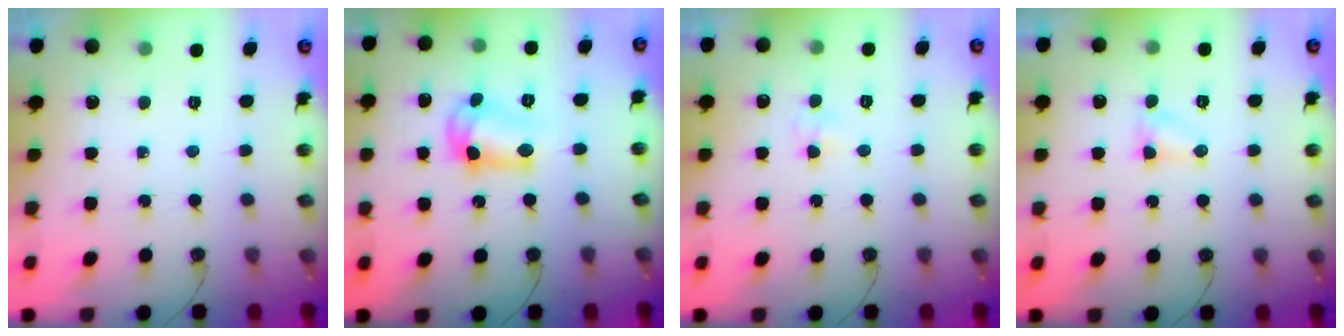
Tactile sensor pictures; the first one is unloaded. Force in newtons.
{"total": 10.8, "press": 10.8, "slide": 0.6}
{"total": 3.5, "press": 3.5, "slide": 0.6}
{"total": 3.0, "press": 3.0, "slide": 0.3}